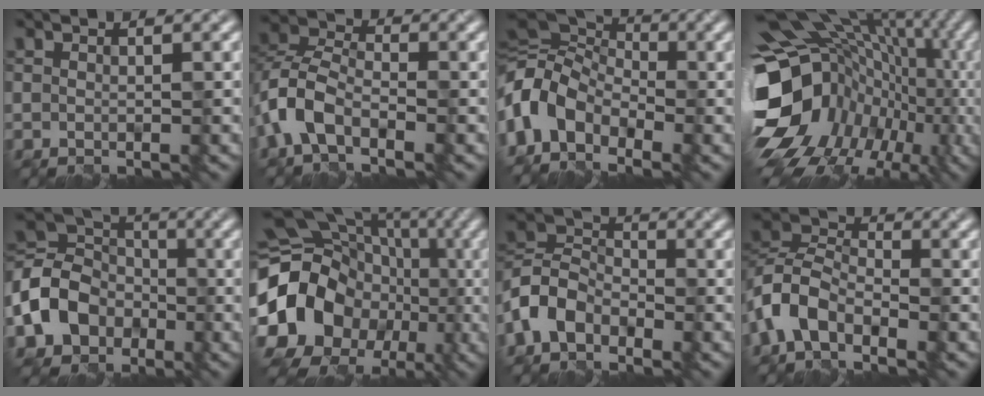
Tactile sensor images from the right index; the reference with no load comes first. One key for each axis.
{"total": 5.0, "fx": -2.7, "fy": 2.7, "fz": 3.2, "tx": -0.064, "ty": 0.005, "tz": -0.066}
{"total": 9.9, "fx": -3.2, "fy": 6.8, "fz": 6.5, "tx": -0.134, "ty": -0.002, "tz": -0.067}
{"total": 18.1, "fx": -4.2, "fy": 13.3, "fz": 11.5, "tx": -0.204, "ty": -0.001, "tz": -0.048}
{"total": 7.8, "fx": -2.9, "fy": 6.3, "fz": 3.6, "tx": -0.076, "ty": 0.005, "tz": -0.070}
{"total": 21.2, "fx": -3.1, "fy": 18.8, "fz": 9.3, "tx": -0.174, "ty": -0.008, "tz": -0.083}
{"total": 5.3, "fx": -2.9, "fy": 3.5, "fz": 2.7, "tx": -0.060, "ty": 0.007, "tz": -0.071}
{"total": 6.0, "fx": -3.6, "fy": 3.4, "fz": 3.4, "tx": -0.070, "ty": 0.004, "tz": -0.085}